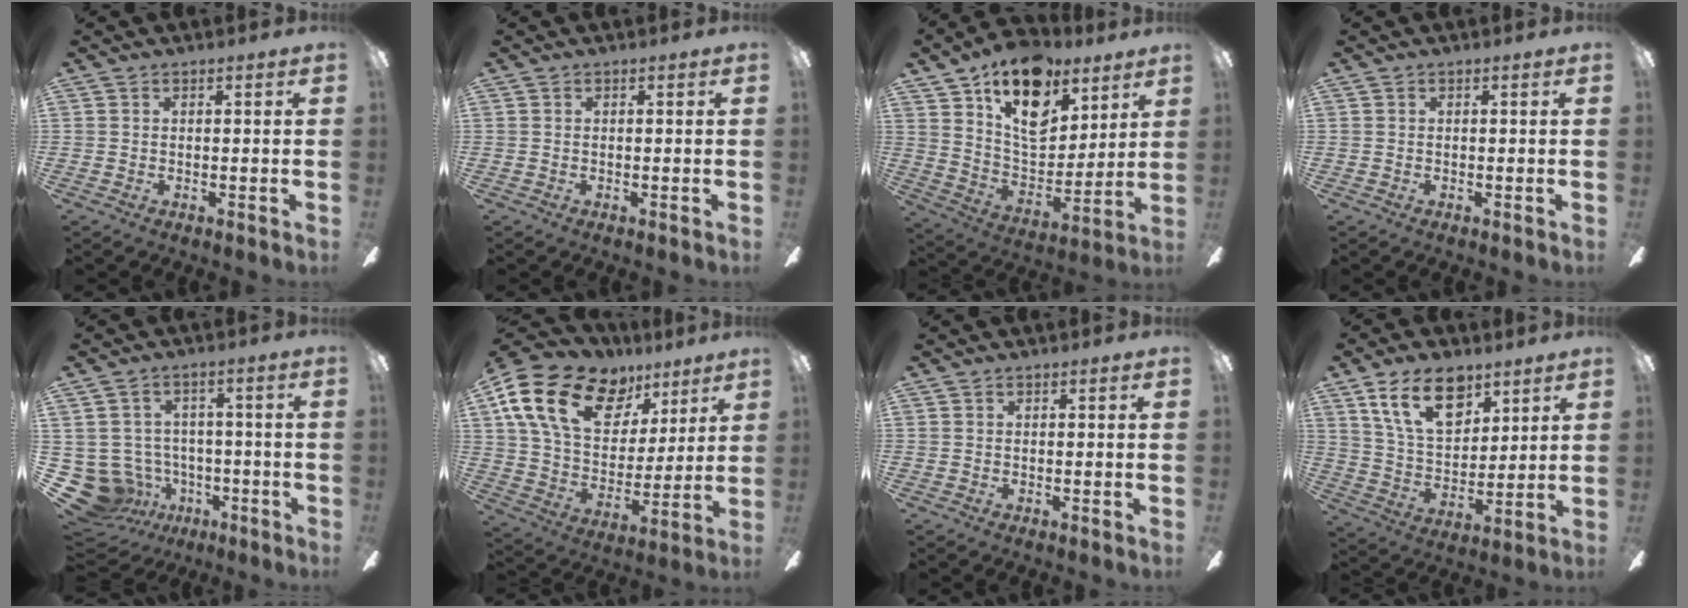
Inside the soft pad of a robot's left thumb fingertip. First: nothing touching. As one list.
[{"total": 0.0}, {"total": 18.9, "force": [11.6, 10.9, 10.1], "torque": [-0.156, -0.065, 0.208]}, {"total": 0.0}, {"total": 11.1, "force": [-4.3, 9.6, 3.7], "torque": [-0.118, 0.026, -0.065]}, {"total": 22.2, "force": [11.4, 13.9, 13.0], "torque": [-0.246, -0.043, 0.207]}, {"total": 0.0}, {"total": 15.7, "force": [9.2, 8.9, 9.0], "torque": [-0.151, -0.026, 0.168]}]